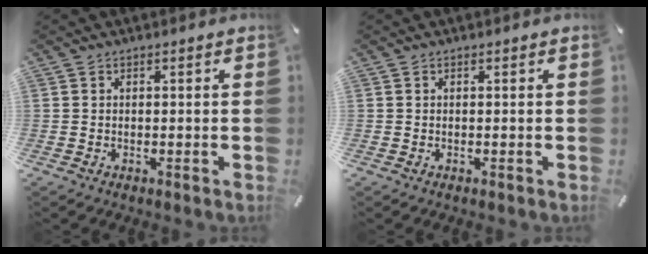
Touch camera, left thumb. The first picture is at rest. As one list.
[{"total": 0.0}]